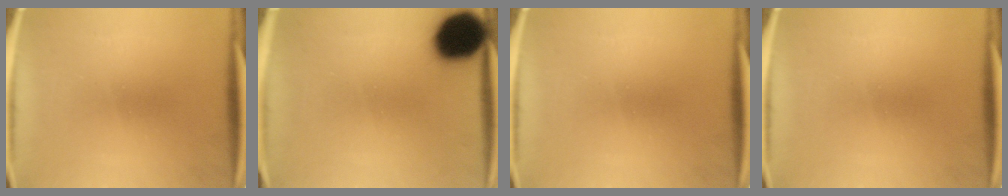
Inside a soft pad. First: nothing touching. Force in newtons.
{"total": 16.3}
{"total": 0.0}
{"total": 0.0}